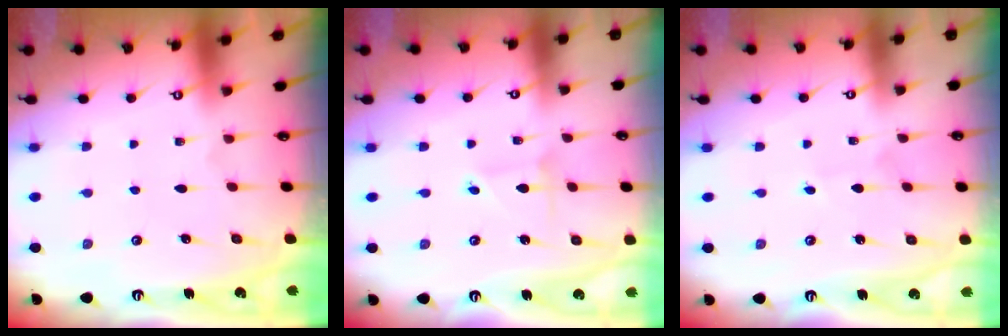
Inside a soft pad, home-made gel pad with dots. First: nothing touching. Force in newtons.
{"total": 2.2, "press": 2.2, "slide": 0.1}
{"total": 1.7, "press": 1.7, "slide": 0.1}